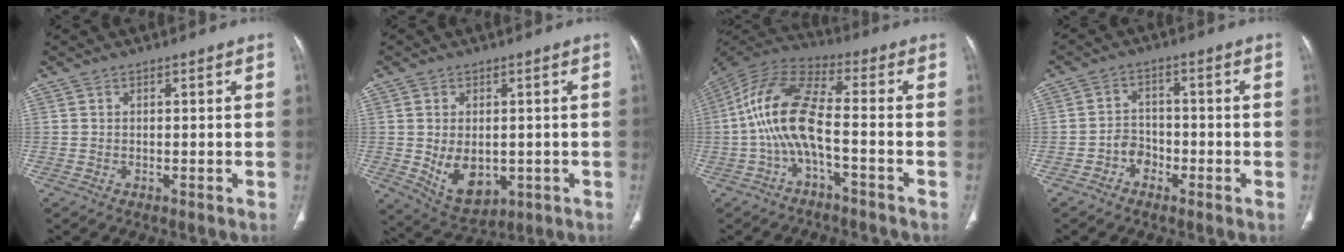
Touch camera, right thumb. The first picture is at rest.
{"total": 8.7, "force": [-1.2, 5.8, 6.4], "torque": [-0.081, -0.009, 0.004]}
{"total": 12.2, "force": [-2.7, 4.1, 11.1], "torque": [-0.239, 0.054, -0.061]}
{"total": 3.7, "force": [-2.0, 2.9, 1.1], "torque": [0.004, 0.021, -0.044]}